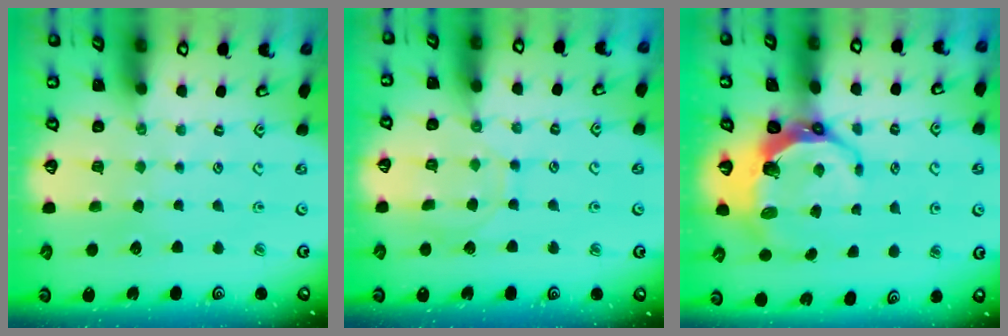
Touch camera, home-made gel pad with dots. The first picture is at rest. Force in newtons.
{"total": 7.4, "press": 7.4, "slide": 0.7}
{"total": 9.4, "press": 8.0, "slide": 5.0}